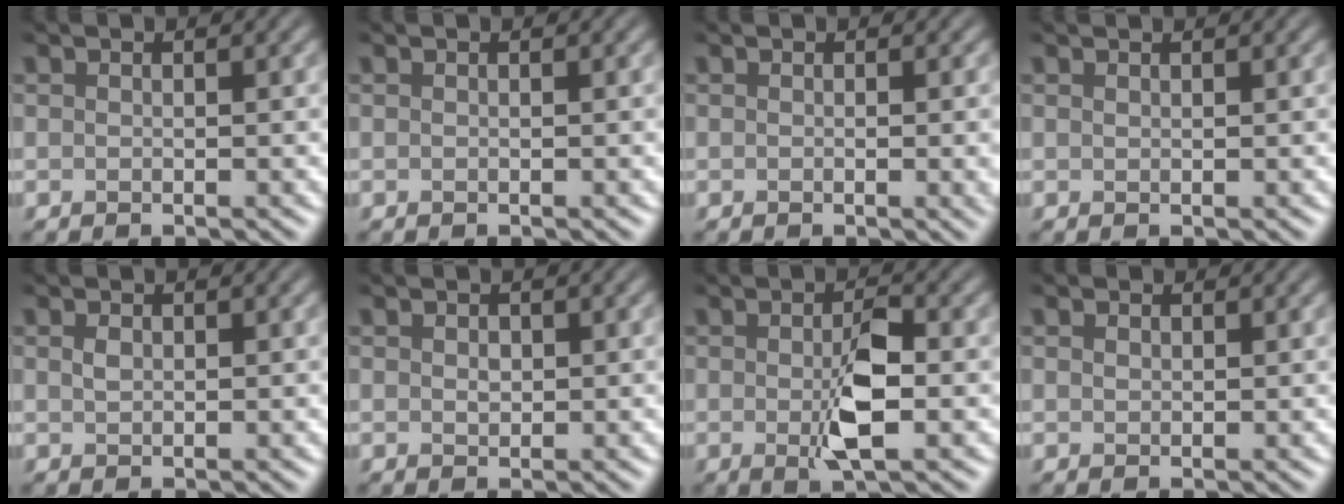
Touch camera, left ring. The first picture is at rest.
{"total": 0.0}
{"total": 2.6, "force": [0.0, 0.9, 2.5], "torque": [-0.019, 0.003, -0.004]}
{"total": 0.5, "force": [0.5, 0.0, 0.0], "torque": [-0.001, 0.001, 0.005]}
{"total": 0.7, "force": [0.1, 0.5, 0.4], "torque": [-0.015, 0.002, 0.003]}
{"total": 0.7, "force": [0.0, 0.6, 0.3], "torque": [-0.010, 0.000, 0.003]}
{"total": 4.0, "force": [-0.7, 1.4, 3.7], "torque": [-0.070, -0.001, -0.013]}
{"total": 0.6, "force": [0.4, 0.5, 0.0], "torque": [-0.003, 0.002, 0.006]}